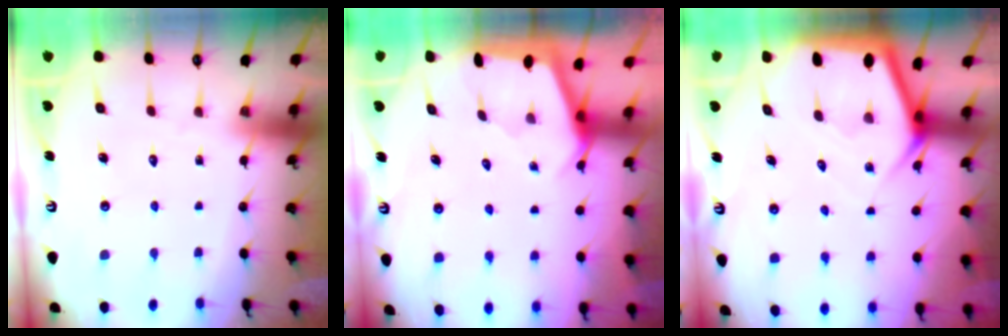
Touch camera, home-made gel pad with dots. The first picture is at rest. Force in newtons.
{"total": 2.1, "press": 2.0, "slide": 0.3}
{"total": 6.3, "press": 6.3, "slide": 0.6}